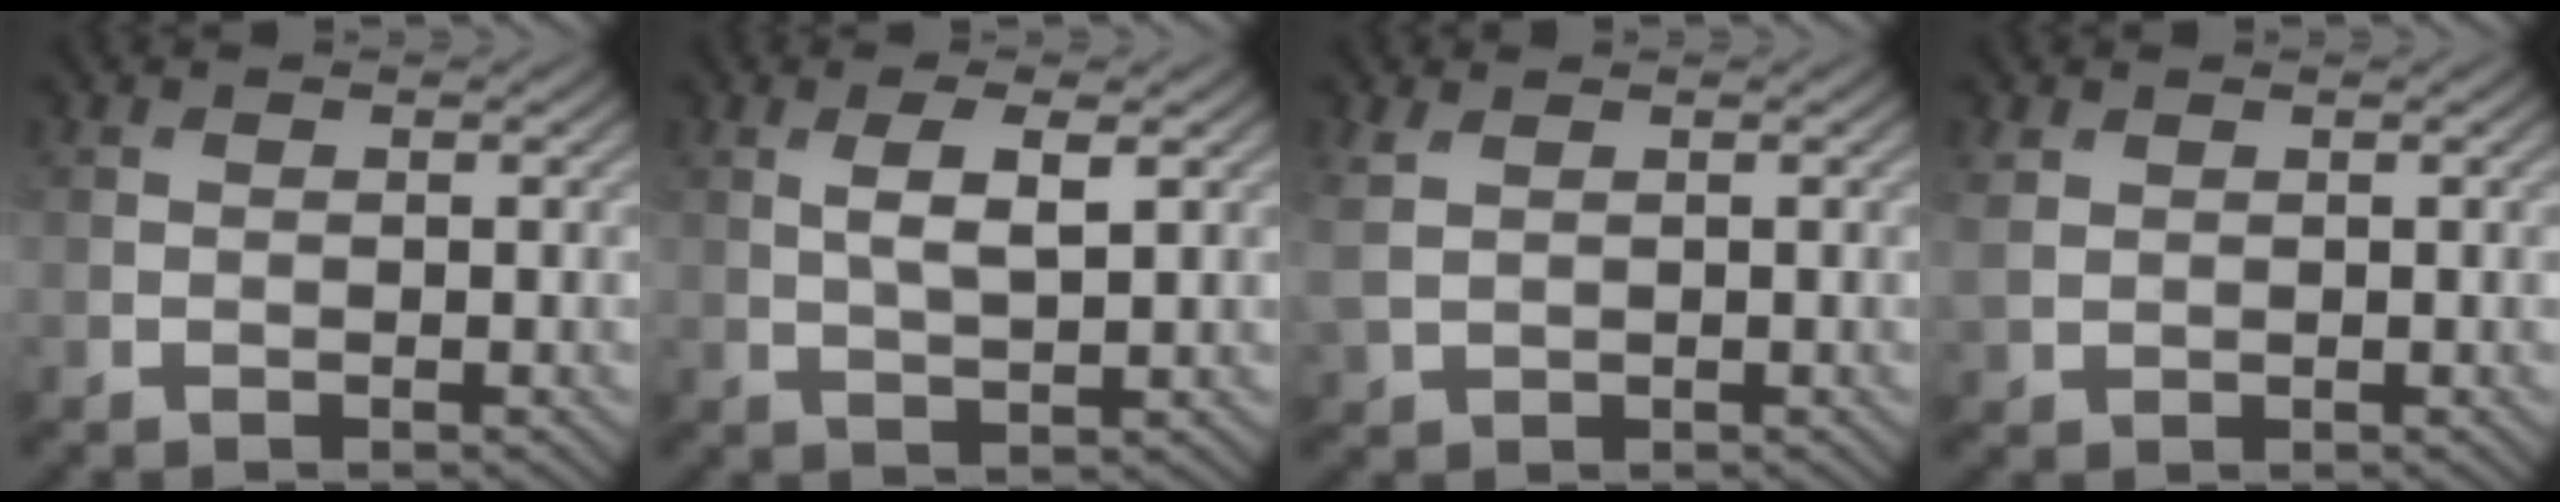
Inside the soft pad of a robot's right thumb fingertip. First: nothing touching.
{"total": 3.6, "force": [1.2, 0.9, 3.3], "torque": [-0.067, -0.001, 0.025]}
{"total": 2.4, "force": [1.0, 1.4, 1.7], "torque": [-0.055, 0.002, 0.025]}
{"total": 2.0, "force": [1.0, 1.4, 1.0], "torque": [-0.031, 0.000, 0.025]}